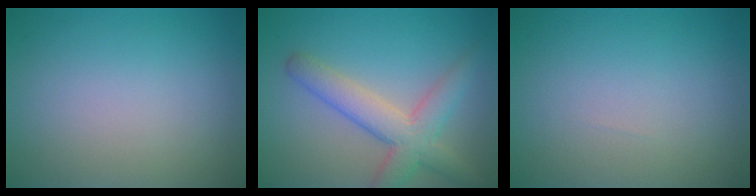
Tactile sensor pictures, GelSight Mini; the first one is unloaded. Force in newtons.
{"total": 5.1, "press": 5.0, "slide": 0.3}
{"total": 0.0}